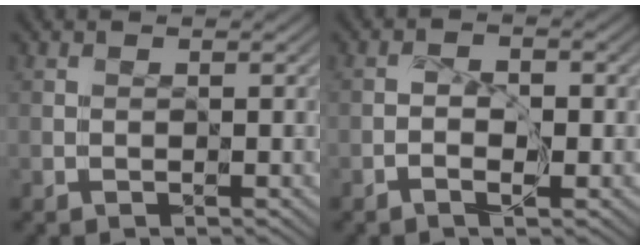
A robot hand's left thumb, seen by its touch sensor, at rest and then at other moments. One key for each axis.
{"total": 1.7, "fx": -0.7, "fy": 0.8, "fz": 1.3, "tx": -0.021, "ty": 0.001, "tz": -0.014}